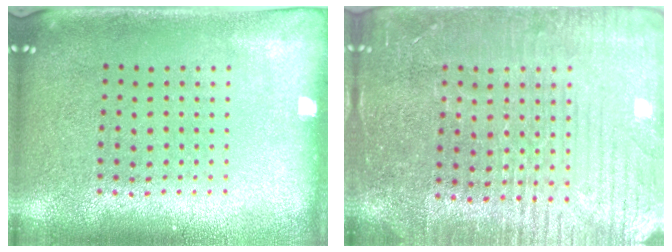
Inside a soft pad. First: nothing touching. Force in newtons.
{"total": 4.4, "press": 4.1, "slide": 1.5}